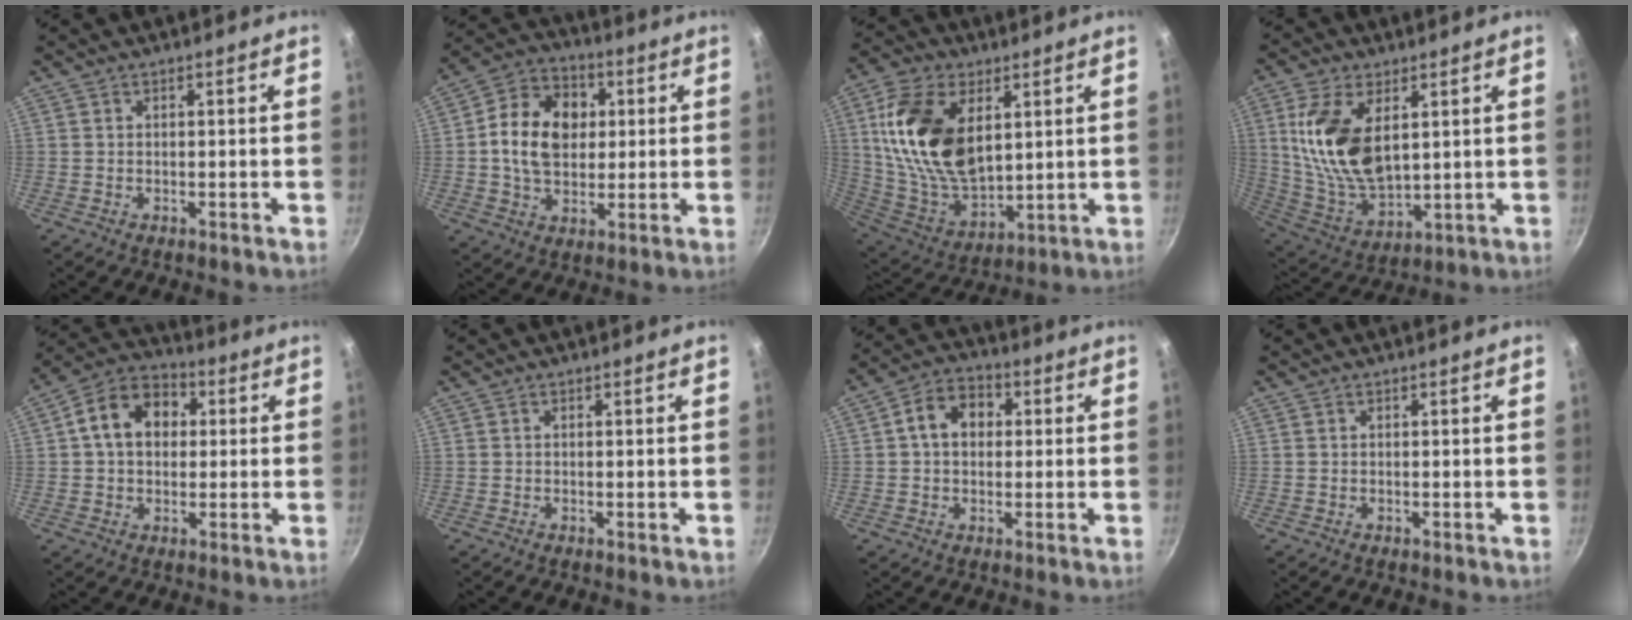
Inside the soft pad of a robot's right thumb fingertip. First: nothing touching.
{"total": 14.5, "force": [1.8, 10.9, 9.4], "torque": [-0.134, 0.016, 0.018]}
{"total": 21.4, "force": [5.9, 12.7, 16.2], "torque": [-0.287, -0.027, 0.124]}
{"total": 16.9, "force": [4.5, 9.2, 13.4], "torque": [-0.251, -0.032, 0.099]}
{"total": 12.2, "force": [2.0, 9.1, 7.8], "torque": [-0.101, 0.025, 0.013]}
{"total": 0.0}
{"total": 8.6, "force": [1.3, 6.5, 5.5], "torque": [-0.064, 0.021, 0.007]}
{"total": 0.0}